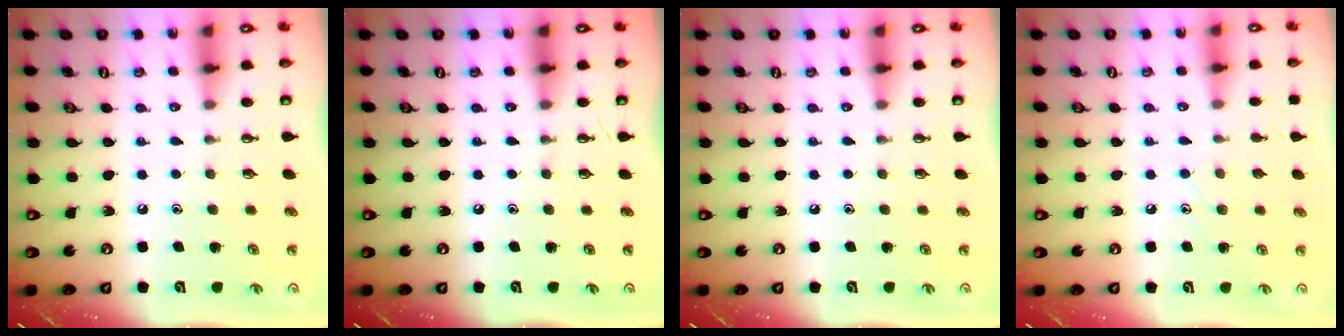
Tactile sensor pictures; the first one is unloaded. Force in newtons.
{"total": 0.0}
{"total": 0.0}
{"total": 5.7, "press": 5.7, "slide": 0.7}